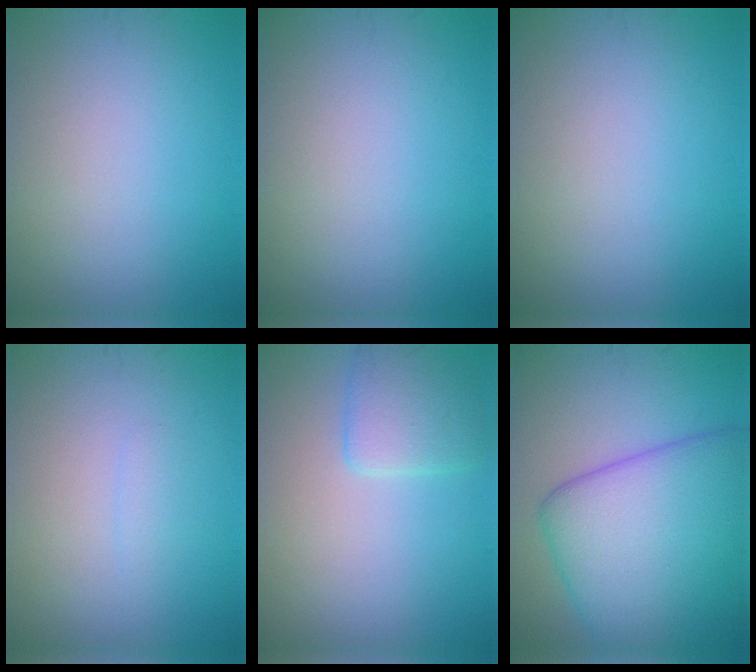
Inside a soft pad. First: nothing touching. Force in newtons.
{"total": 0.0}
{"total": 0.0}
{"total": 0.7, "press": 0.7, "slide": 0.1}
{"total": 2.7, "press": 2.7, "slide": 0.2}
{"total": 11.1, "press": 11.1, "slide": 0.2}